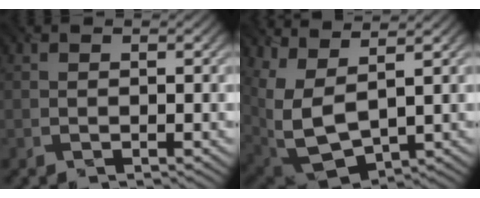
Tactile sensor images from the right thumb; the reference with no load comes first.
{"total": 11.9, "force": [3.6, 6.1, 9.5], "torque": [-0.234, -0.013, 0.091]}